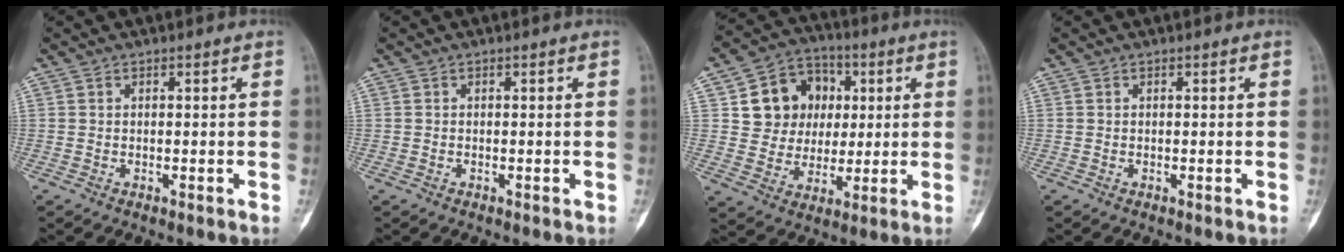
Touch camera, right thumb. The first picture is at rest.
{"total": 0.0}
{"total": 13.5, "force": [3.3, 11.8, 5.6], "torque": [-0.045, 0.004, 0.058]}
{"total": 0.0}